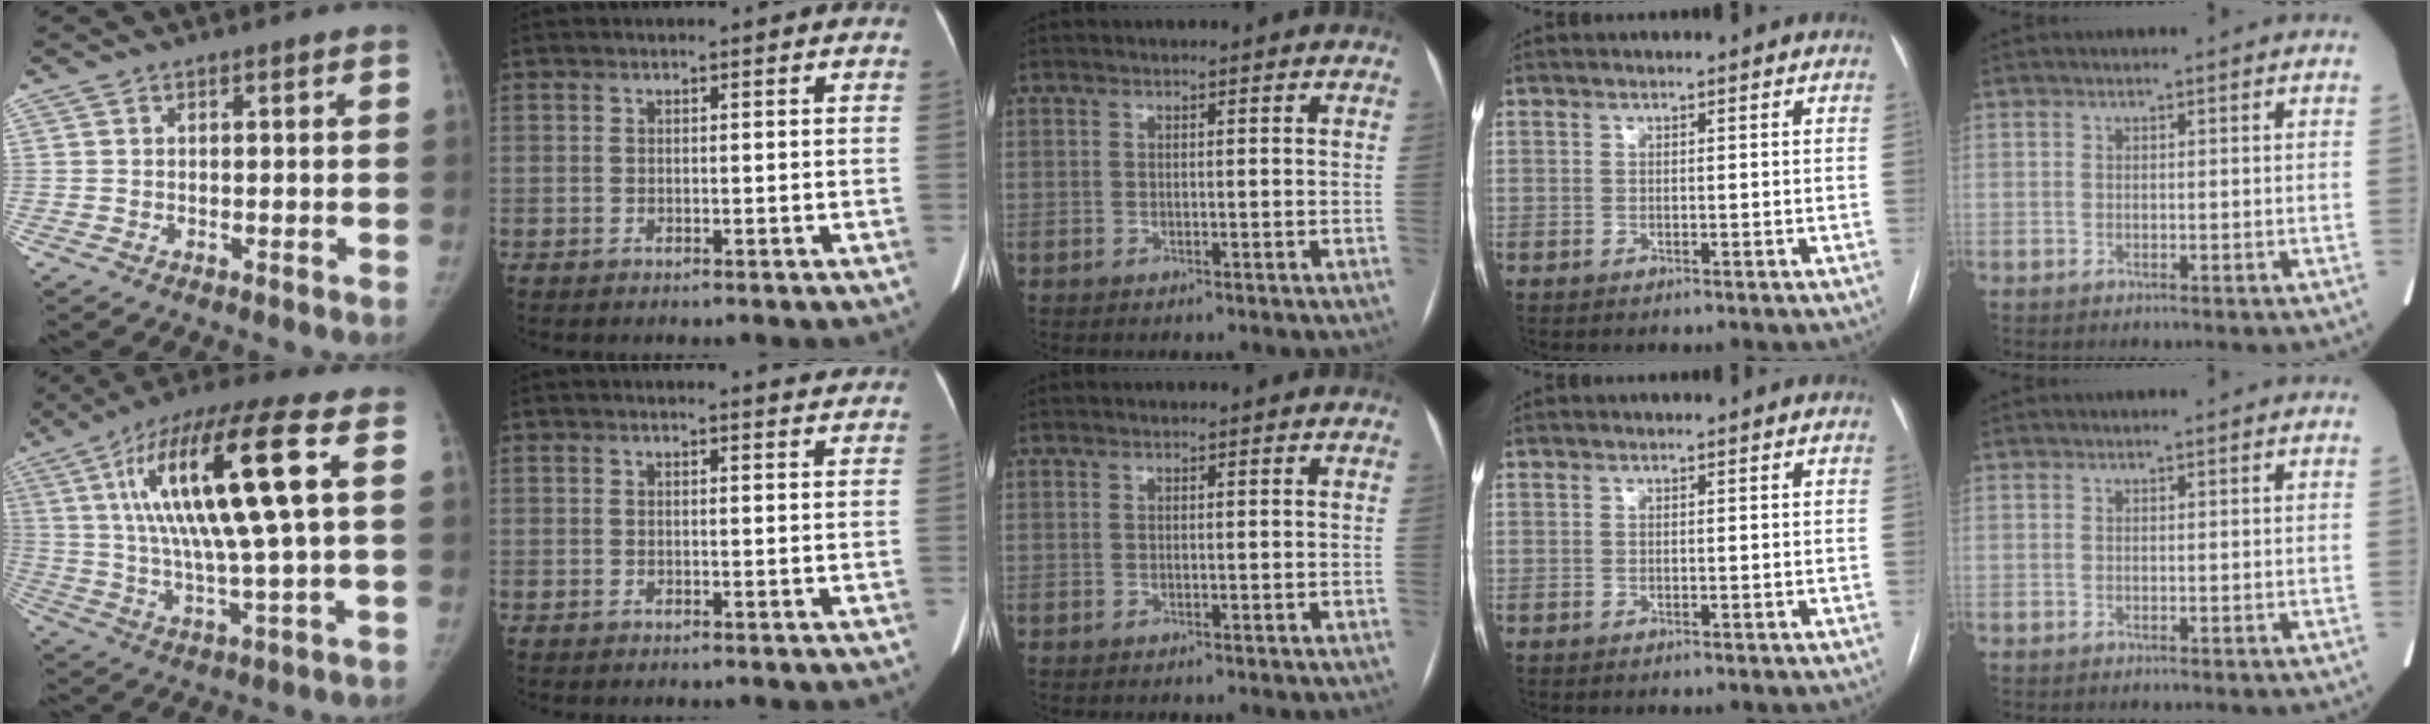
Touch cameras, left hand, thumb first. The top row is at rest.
{"thumb": {"total": 20.8, "force": [5.0, 3.3, 19.9], "torque": [-0.383, 0.005, 0.078]}, "index": {"total": 1.9, "force": [1.9, -0.1, 0.1], "torque": [-0.007, -0.007, 0.018]}}